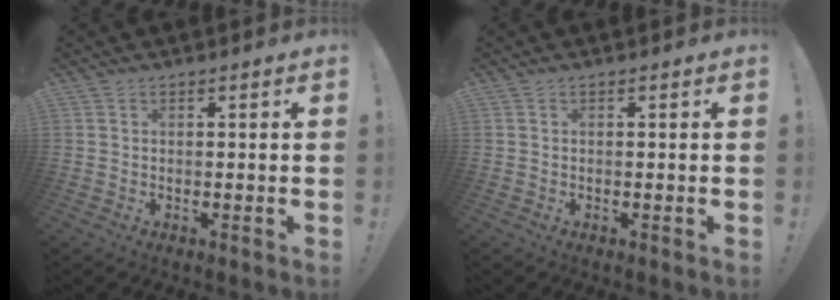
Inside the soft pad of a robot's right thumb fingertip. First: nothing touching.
{"total": 0.0}